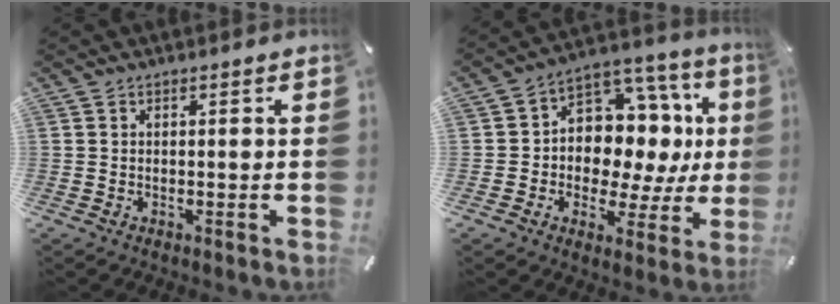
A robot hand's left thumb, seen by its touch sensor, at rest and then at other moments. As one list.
[{"total": 13.3, "force": [1.3, 10.8, 7.6], "torque": [-0.097, -0.025, 0.033]}]